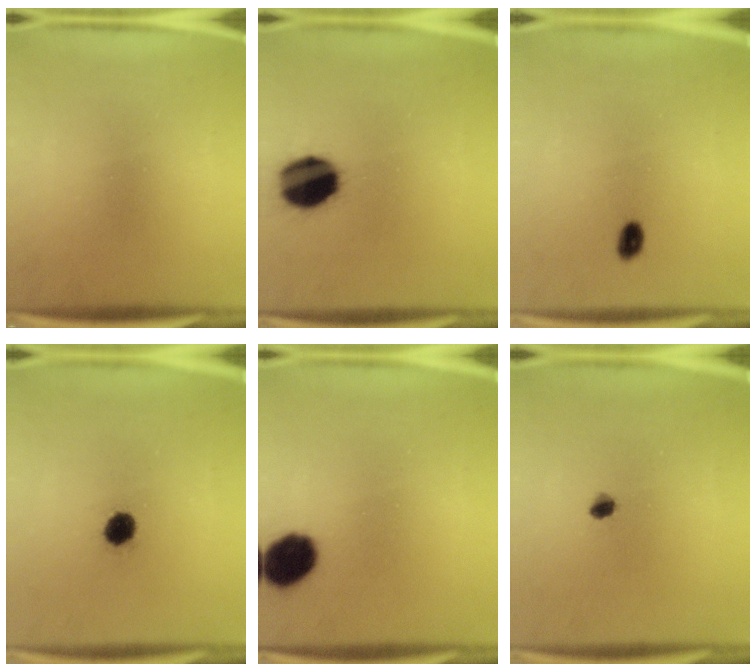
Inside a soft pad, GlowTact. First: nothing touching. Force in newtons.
{"total": 14.9}
{"total": 1.9}
{"total": 4.4}
{"total": 10.1}
{"total": 1.9}